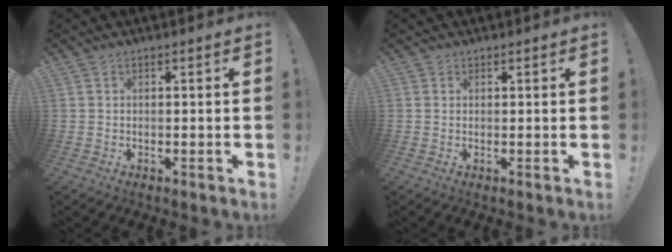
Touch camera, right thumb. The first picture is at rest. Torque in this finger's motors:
{"motor_torque": [0.34, 0.04, 0.35, -0.08, 0.00]}